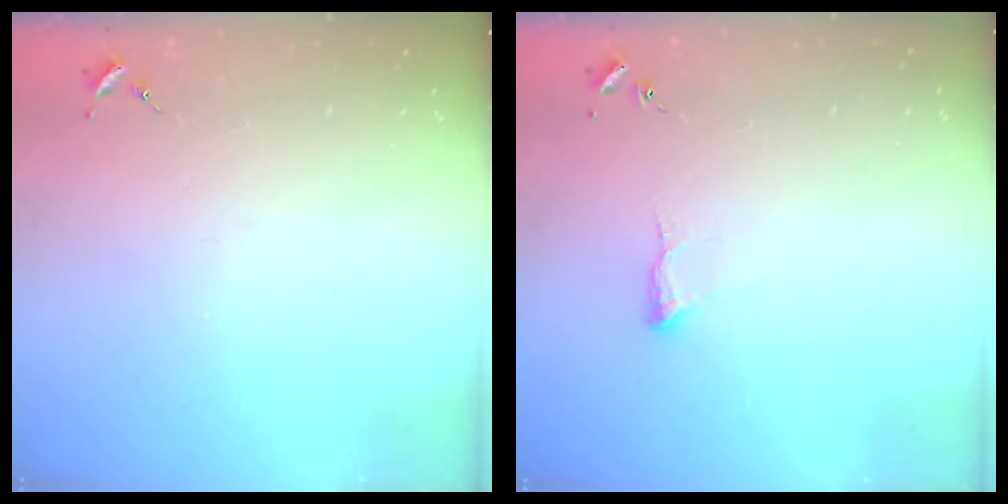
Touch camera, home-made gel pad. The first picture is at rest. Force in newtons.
{"total": 6.0, "press": 5.9, "slide": 0.8}